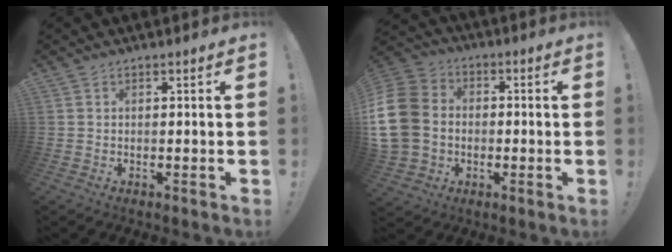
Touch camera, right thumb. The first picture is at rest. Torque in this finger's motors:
{"motor_torque": [2.09, 1.94, 1.52, -0.21, 0.20]}